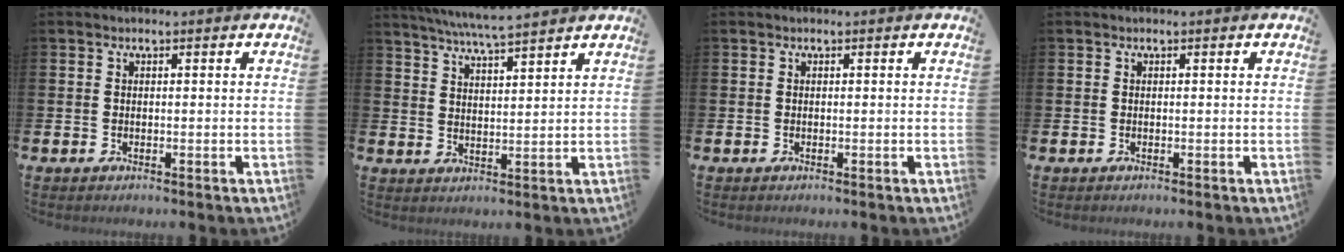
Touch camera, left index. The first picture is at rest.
{"total": 5.8, "force": [5.6, -0.2, 1.5], "torque": [-0.044, -0.026, 0.098]}
{"total": 0.0}
{"total": 0.0}